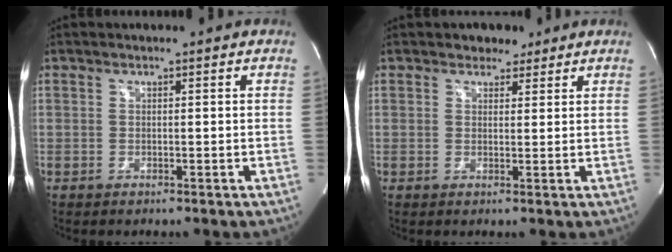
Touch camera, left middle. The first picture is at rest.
{"total": 2.8, "force": [2.1, 1.8, 0.6], "torque": [-0.007, 0.005, 0.029]}